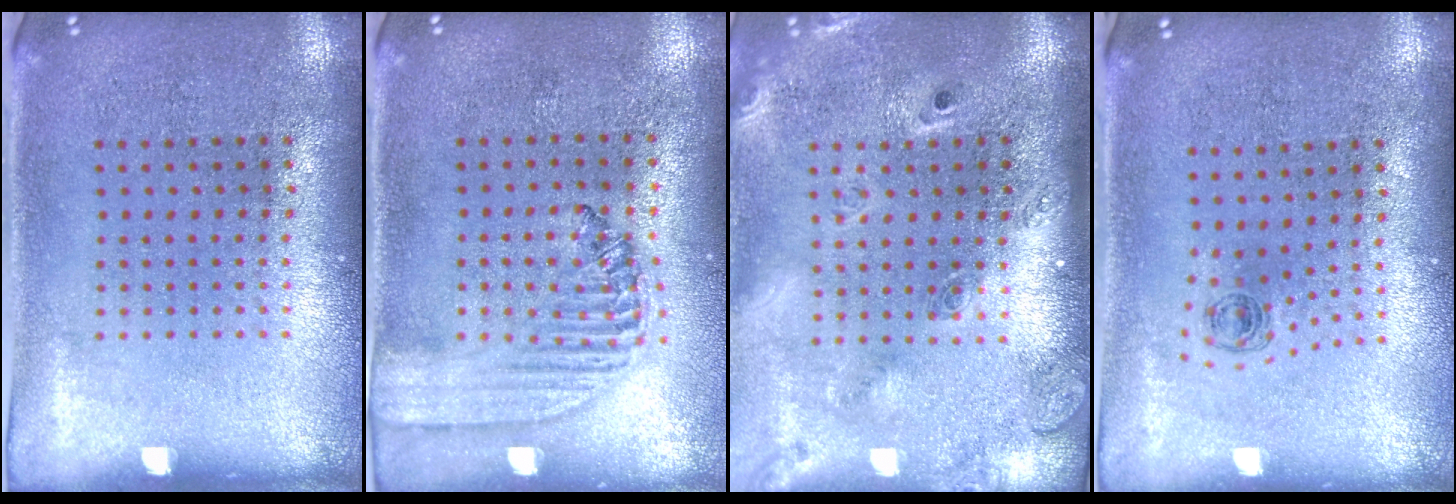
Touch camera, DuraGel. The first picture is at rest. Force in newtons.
{"total": 1.5, "press": 1.4, "slide": 0.5}
{"total": 2.5, "press": 1.8, "slide": 1.7}
{"total": 0.5, "press": 0.3, "slide": 0.4}